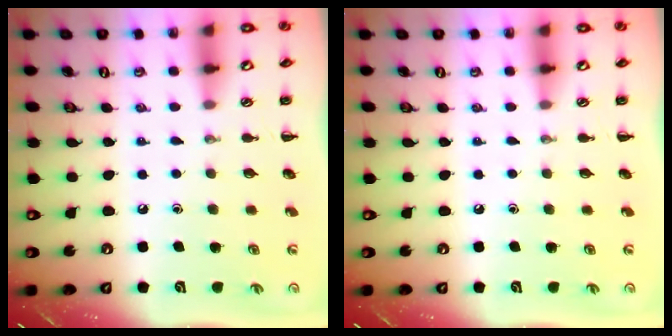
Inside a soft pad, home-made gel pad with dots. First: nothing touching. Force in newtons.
{"total": 0.0}